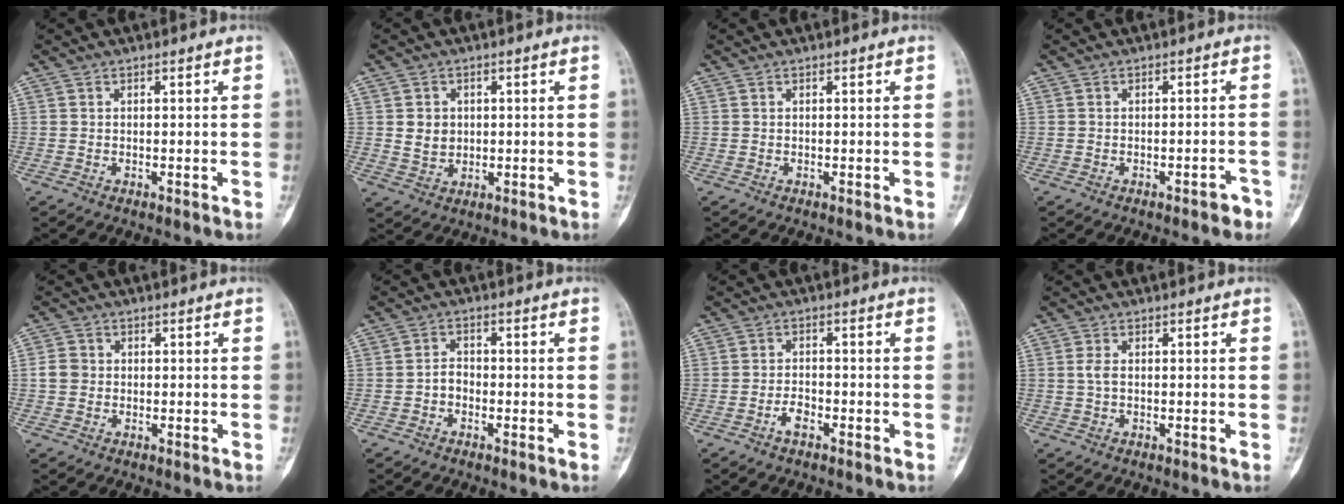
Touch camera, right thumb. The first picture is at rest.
{"total": 4.2, "force": [0.6, 3.6, 2.1], "torque": [-0.019, -0.003, 0.017]}
{"total": 0.0}
{"total": 2.3, "force": [-1.6, 0.9, 1.4], "torque": [-0.016, 0.016, -0.018]}
{"total": 2.9, "force": [-0.1, 2.6, 1.3], "torque": [-0.017, 0.009, -0.006]}
{"total": 2.4, "force": [-1.0, 1.8, 1.2], "torque": [-0.010, 0.011, -0.025]}
{"total": 2.8, "force": [-1.7, 1.3, 1.8], "torque": [-0.030, 0.012, -0.034]}
{"total": 1.6, "force": [0.1, 0.8, 1.3], "torque": [-0.030, 0.000, 0.001]}